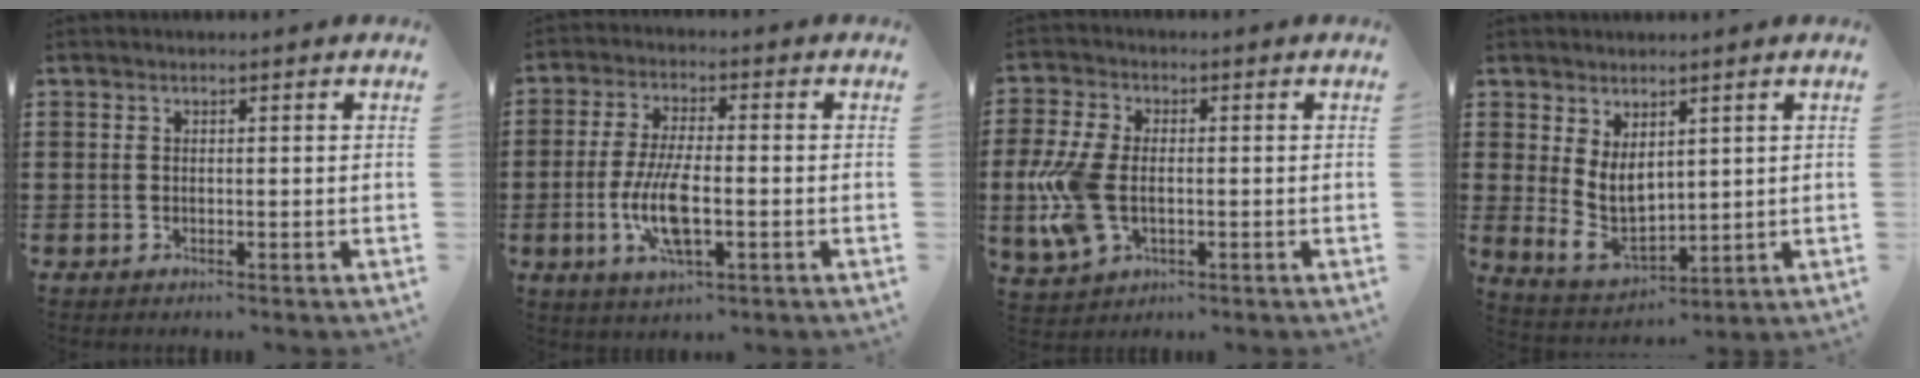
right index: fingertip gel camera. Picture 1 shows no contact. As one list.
[{"total": 8.9, "force": [-2.2, 2.9, 8.1], "torque": [-0.181, -0.014, -0.045]}, {"total": 8.6, "force": [-1.1, 5.1, 6.9], "torque": [-0.170, -0.002, -0.024]}, {"total": 5.5, "force": [1.8, 3.7, 3.7], "torque": [-0.083, -0.006, 0.031]}]